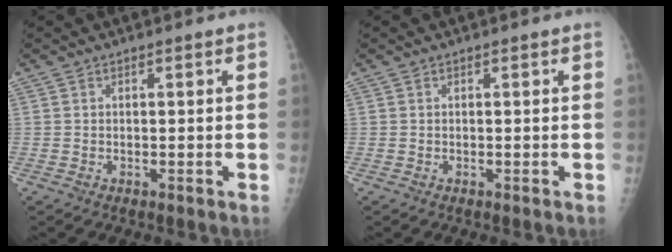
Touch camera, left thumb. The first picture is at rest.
{"total": 0.0}